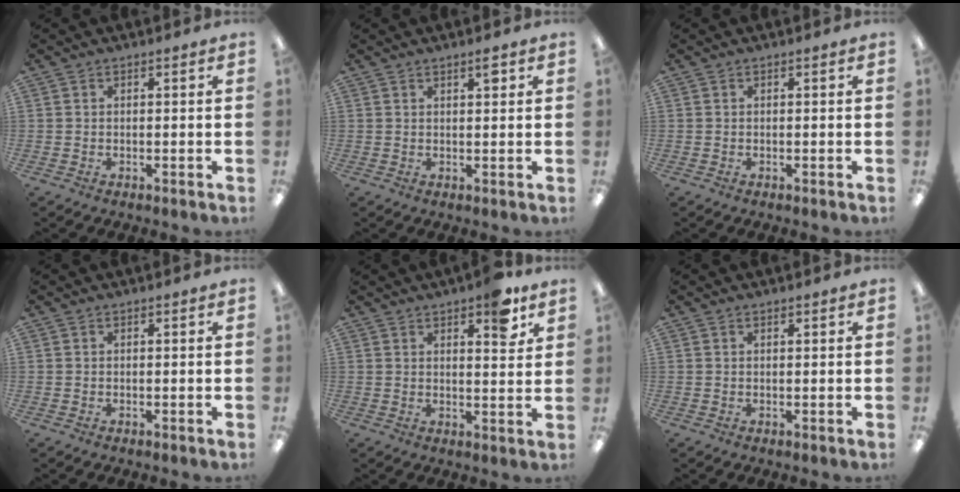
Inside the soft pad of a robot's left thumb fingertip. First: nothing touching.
{"total": 2.4, "force": [1.7, 0.6, 1.6], "torque": [-0.019, -0.005, 0.025]}
{"total": 0.0}
{"total": 0.0}
{"total": 7.7, "force": [5.0, 2.8, 5.3], "torque": [-0.060, -0.026, 0.077]}
{"total": 0.6, "force": [0.5, 0.1, 0.3], "torque": [-0.006, -0.001, 0.010]}